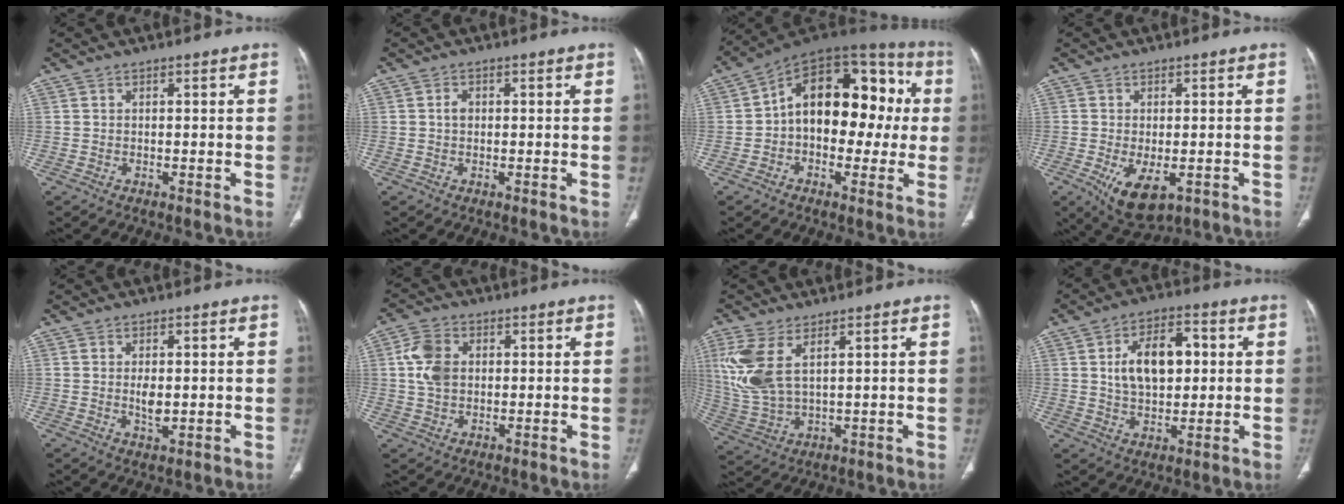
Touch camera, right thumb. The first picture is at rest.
{"total": 1.6, "force": [0.1, 1.2, 1.0], "torque": [-0.014, 0.005, 0.000]}
{"total": 20.0, "force": [0.9, 12.4, 15.7], "torque": [-0.186, 0.054, 0.003]}
{"total": 8.5, "force": [-3.2, 4.4, 6.5], "torque": [-0.105, -0.011, -0.040]}
{"total": 3.3, "force": [0.1, 1.6, 2.9], "torque": [-0.052, -0.008, 0.006]}
{"total": 6.9, "force": [1.1, 5.0, 4.6], "torque": [-0.085, 0.003, 0.021]}
{"total": 11.1, "force": [4.2, 5.2, 8.9], "torque": [-0.219, -0.010, 0.101]}
{"total": 12.4, "force": [2.2, 7.4, 9.7], "torque": [-0.138, 0.007, 0.037]}